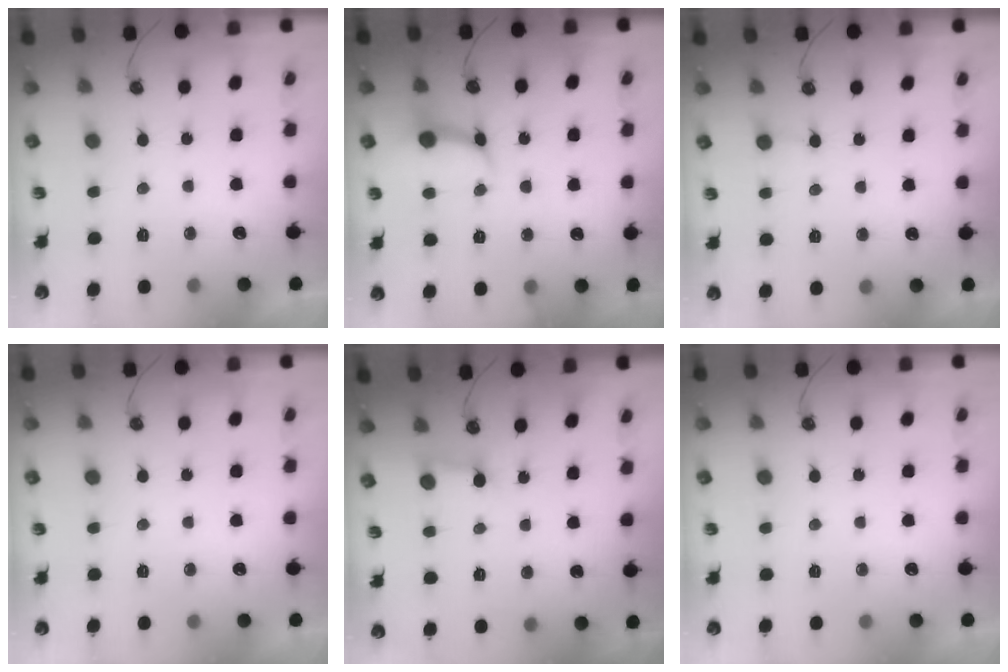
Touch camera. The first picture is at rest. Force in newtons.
{"total": 10.1, "press": 10.0, "slide": 1.1}
{"total": 4.8, "press": 4.8, "slide": 0.3}
{"total": 0.0}
{"total": 2.7, "press": 2.7, "slide": 0.0}
{"total": 0.0}